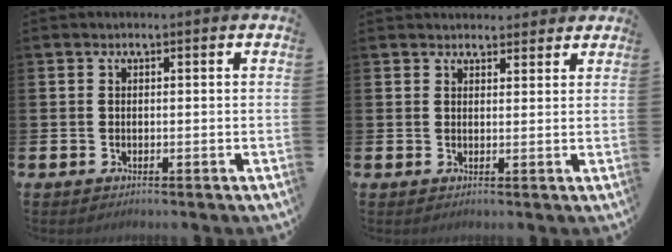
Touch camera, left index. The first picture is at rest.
{"total": 2.5, "force": [2.4, 0.9, -0.1], "torque": [0.007, -0.011, 0.042]}